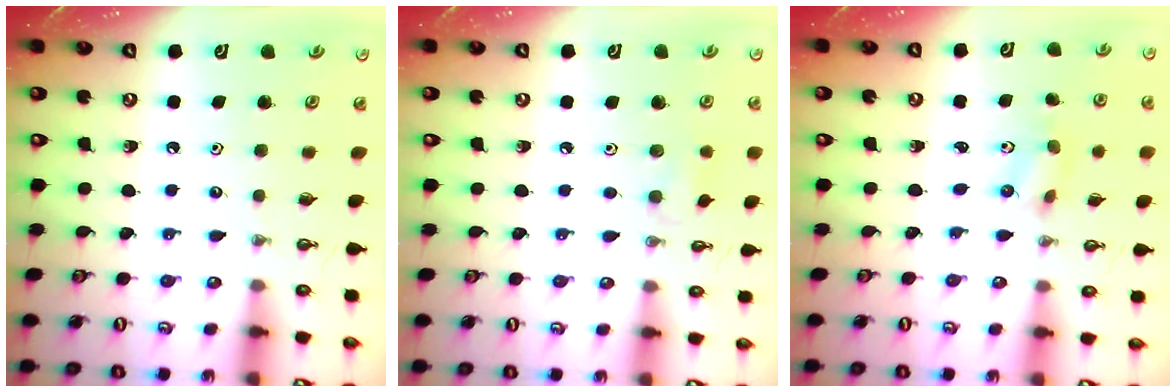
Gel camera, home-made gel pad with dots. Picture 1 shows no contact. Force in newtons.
{"total": 6.0, "press": 5.9, "slide": 1.2}
{"total": 2.8, "press": 2.6, "slide": 1.1}